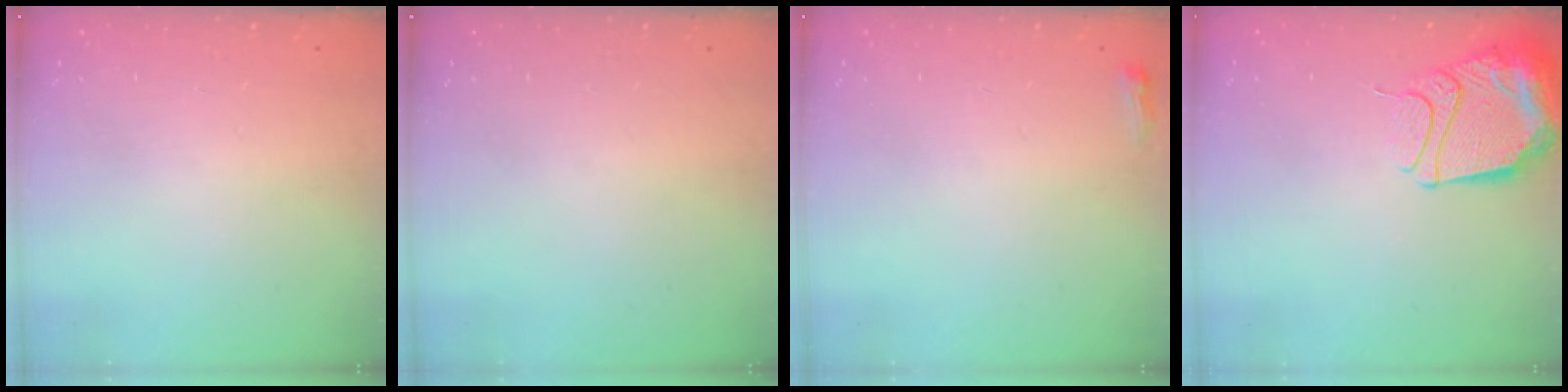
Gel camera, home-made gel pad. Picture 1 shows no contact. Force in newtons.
{"total": 0.0}
{"total": 3.5, "press": 3.4, "slide": 0.8}
{"total": 13.8, "press": 13.7, "slide": 1.4}